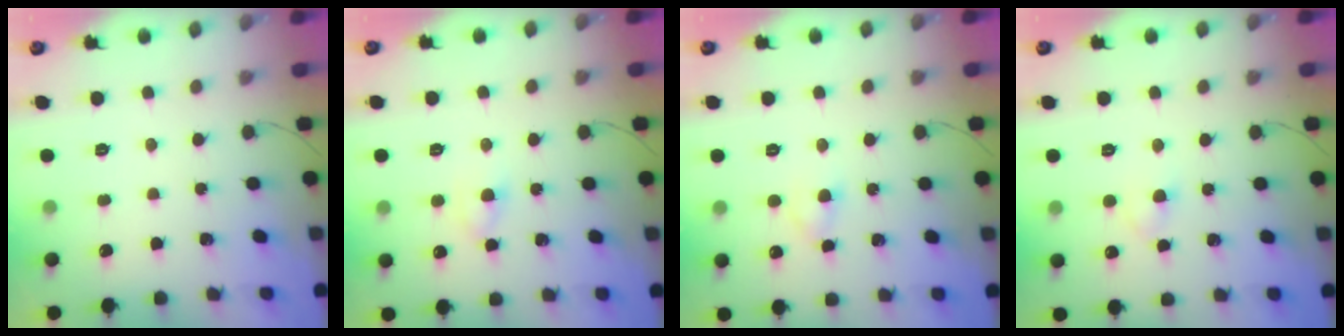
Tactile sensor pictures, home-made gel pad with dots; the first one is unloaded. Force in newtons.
{"total": 4.1, "press": 3.9, "slide": 1.1}
{"total": 2.8, "press": 2.6, "slide": 1.1}
{"total": 2.5, "press": 2.3, "slide": 1.0}